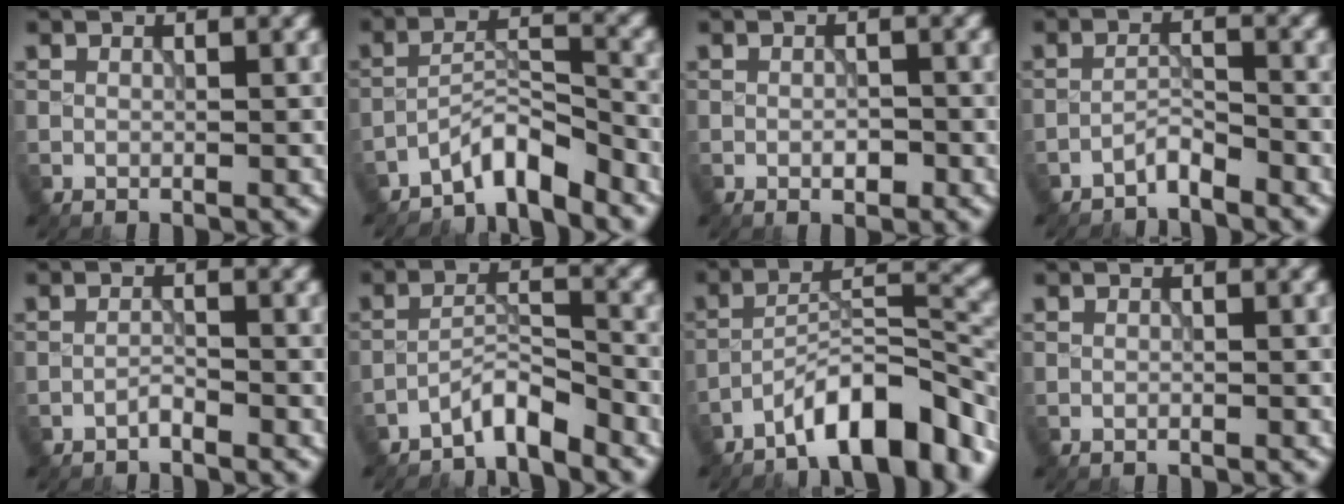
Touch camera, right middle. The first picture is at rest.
{"total": 4.4, "force": [-3.8, 0.8, 2.1], "torque": [-0.030, 0.011, -0.078]}
{"total": 1.3, "force": [-0.5, 0.6, 1.0], "torque": [-0.016, 0.001, -0.009]}
{"total": 1.8, "force": [-1.7, 0.2, 0.5], "torque": [-0.007, 0.010, -0.036]}
{"total": 0.9, "force": [-0.9, 0.1, 0.3], "torque": [-0.005, 0.004, -0.020]}
{"total": 3.4, "force": [-3.1, 0.5, 1.4], "torque": [-0.021, 0.011, -0.062]}
{"total": 8.8, "force": [-6.3, 2.1, 5.7], "torque": [-0.085, 0.014, -0.111]}
{"total": 0.0}